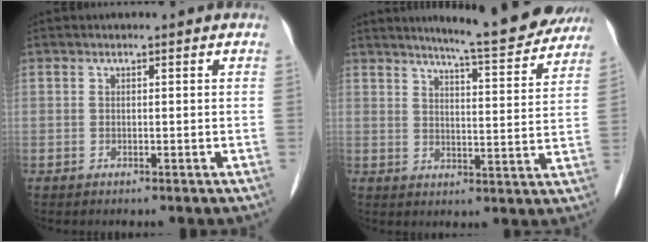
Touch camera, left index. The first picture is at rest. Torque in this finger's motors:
{"motor_torque": [0.72, -0.83, 0.14, 0.02]}